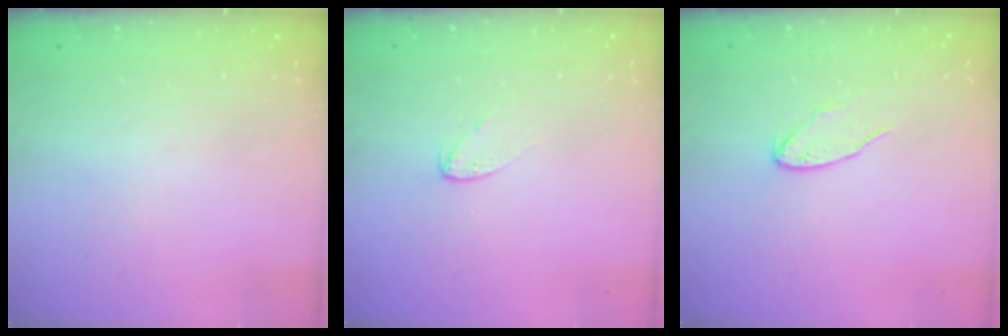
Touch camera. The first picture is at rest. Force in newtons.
{"total": 2.5, "press": 2.5, "slide": 0.2}
{"total": 6.2, "press": 6.1, "slide": 0.4}